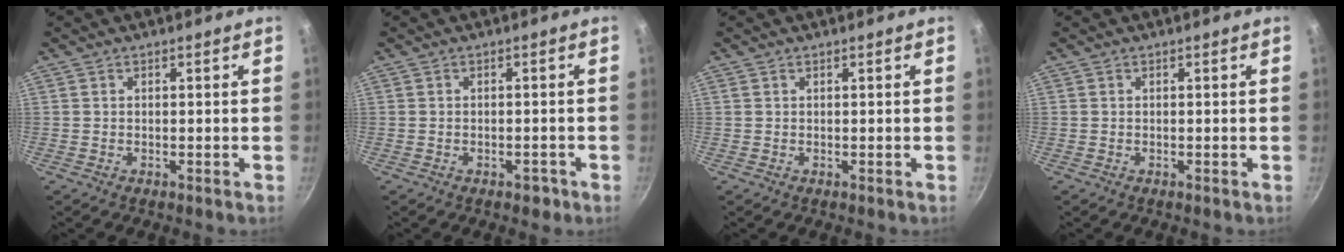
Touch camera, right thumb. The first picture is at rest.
{"total": 1.8, "force": [-1.2, 1.0, 1.0], "torque": [-0.008, 0.007, -0.013]}
{"total": 0.0}
{"total": 0.0}